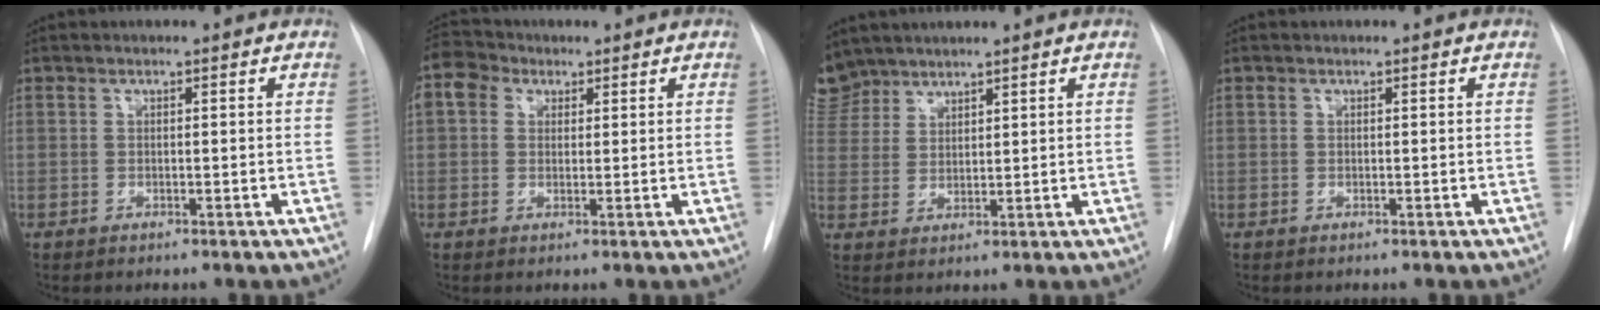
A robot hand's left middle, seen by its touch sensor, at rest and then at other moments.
{"total": 5.6, "force": [2.6, 4.4, 2.3], "torque": [-0.055, 0.026, 0.049]}
{"total": 7.2, "force": [6.4, 3.3, 0.0], "torque": [-0.005, 0.003, 0.136]}
{"total": 0.7, "force": [-0.1, -0.4, -0.6], "torque": [0.017, -0.005, -0.003]}